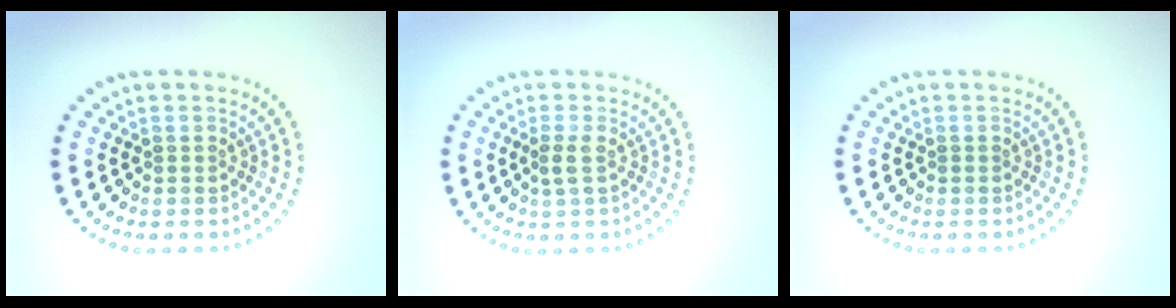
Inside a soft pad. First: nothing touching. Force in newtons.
{"total": 1.2, "press": 1.1, "slide": 0.6}
{"total": 0.0}